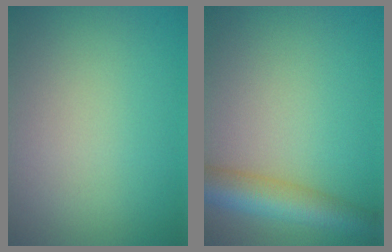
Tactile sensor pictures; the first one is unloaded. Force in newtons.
{"total": 5.4, "press": 5.4, "slide": 0.3}